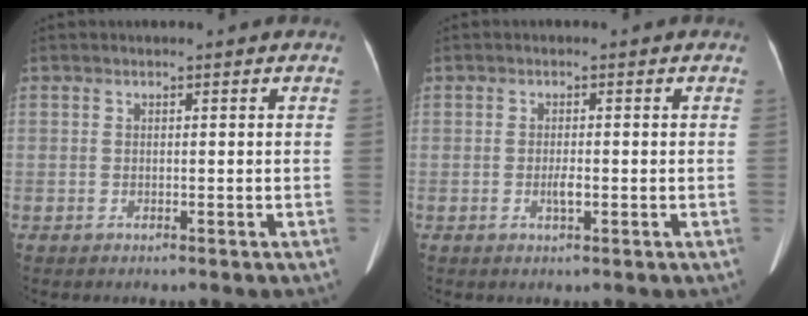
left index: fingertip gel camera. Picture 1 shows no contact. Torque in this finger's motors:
{"motor_torque": [-0.09, 0.04, -0.03, 0.00]}